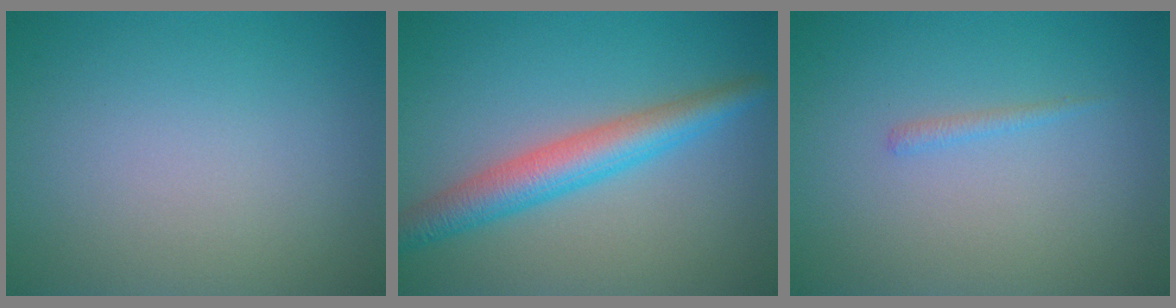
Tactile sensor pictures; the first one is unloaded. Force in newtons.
{"total": 4.7, "press": 4.7, "slide": 0.1}
{"total": 0.7, "press": 0.7, "slide": 0.1}